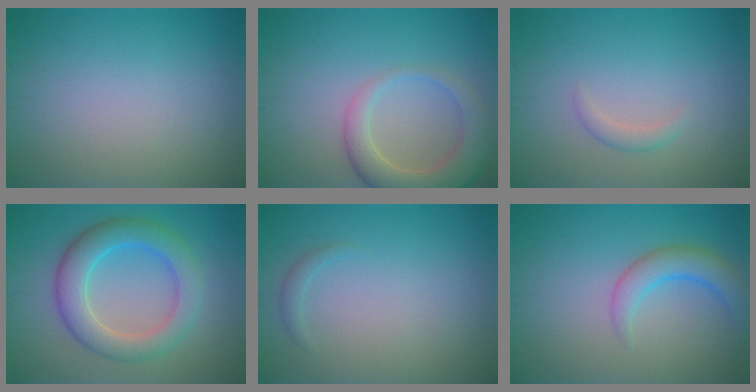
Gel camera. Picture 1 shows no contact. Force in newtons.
{"total": 5.2, "press": 5.2, "slide": 0.4}
{"total": 1.1, "press": 1.1, "slide": 0.1}
{"total": 5.9, "press": 5.9, "slide": 0.1}
{"total": 0.8, "press": 0.8, "slide": 0.0}
{"total": 3.4, "press": 3.4, "slide": 0.3}